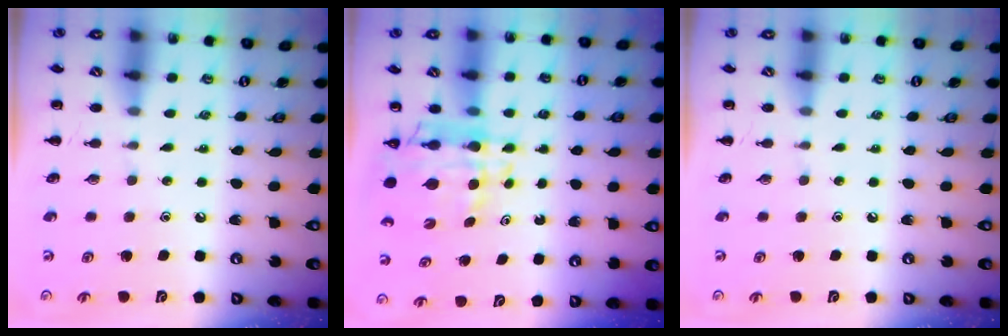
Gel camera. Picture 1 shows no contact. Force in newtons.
{"total": 8.5, "press": 7.9, "slide": 3.0}
{"total": 0.0}